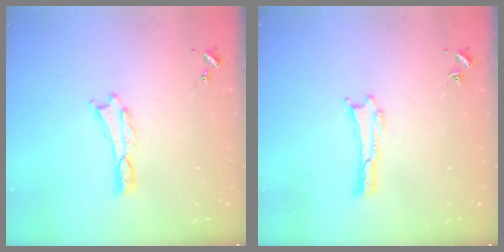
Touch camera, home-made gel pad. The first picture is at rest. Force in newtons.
{"total": 0.0}